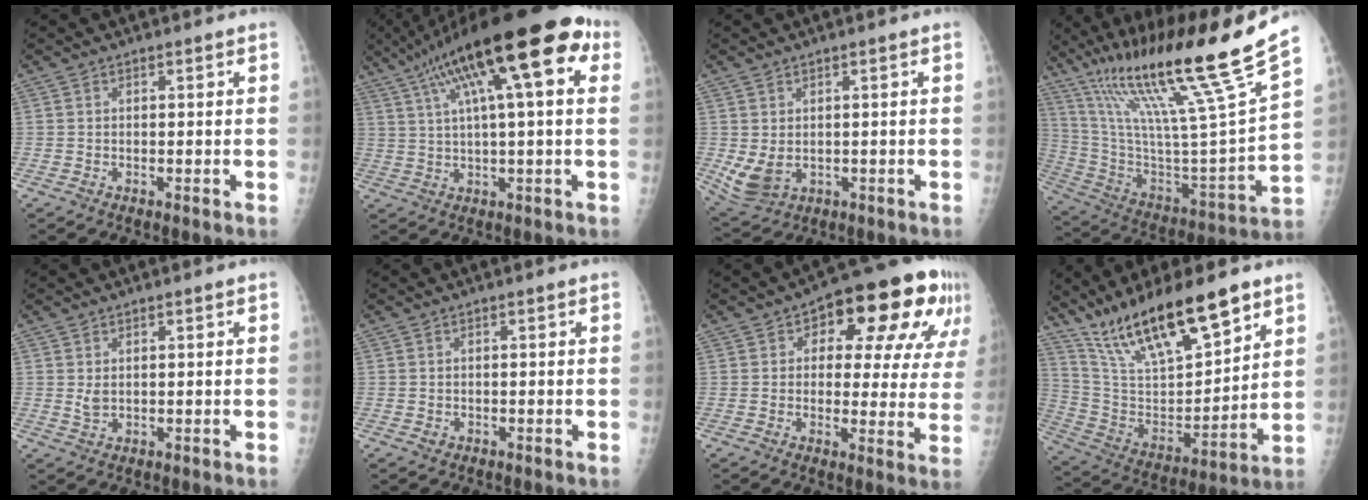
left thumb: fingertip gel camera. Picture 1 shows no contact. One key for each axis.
{"total": 22.5, "fx": 9.4, "fy": 5.7, "fz": 19.7, "tx": -0.315, "ty": 0.029, "tz": 0.146}
{"total": 5.9, "fx": -0.1, "fy": 4.3, "fz": 4.0, "tx": -0.077, "ty": -0.014, "tz": 0.016}
{"total": 30.8, "fx": 20.4, "fy": 1.8, "fz": 23.0, "tx": -0.385, "ty": -0.073, "tz": 0.364}
{"total": 2.0, "fx": 0.7, "fy": 1.2, "fz": 1.4, "tx": -0.021, "ty": -0.008, "tz": 0.018}
{"total": 0.7, "fx": -0.1, "fy": 0.6, "fz": 0.2, "tx": -0.001, "ty": 0.000, "tz": 0.001}
{"total": 18.8, "fx": 8.2, "fy": 9.5, "fz": 14.1, "tx": -0.129, "ty": 0.009, "tz": 0.103}
{"total": 22.3, "fx": 15.6, "fy": 6.5, "fz": 14.6, "tx": -0.236, "ty": -0.055, "tz": 0.291}